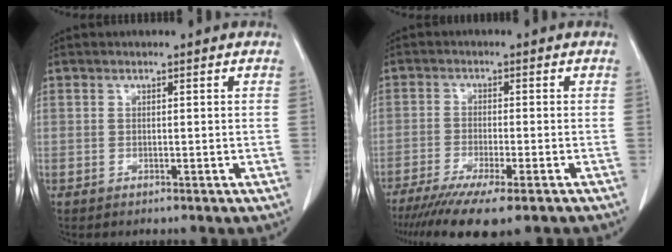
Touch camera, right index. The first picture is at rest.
{"total": 13.0, "force": [-9.9, 1.5, 8.2], "torque": [-0.125, -0.031, -0.154]}